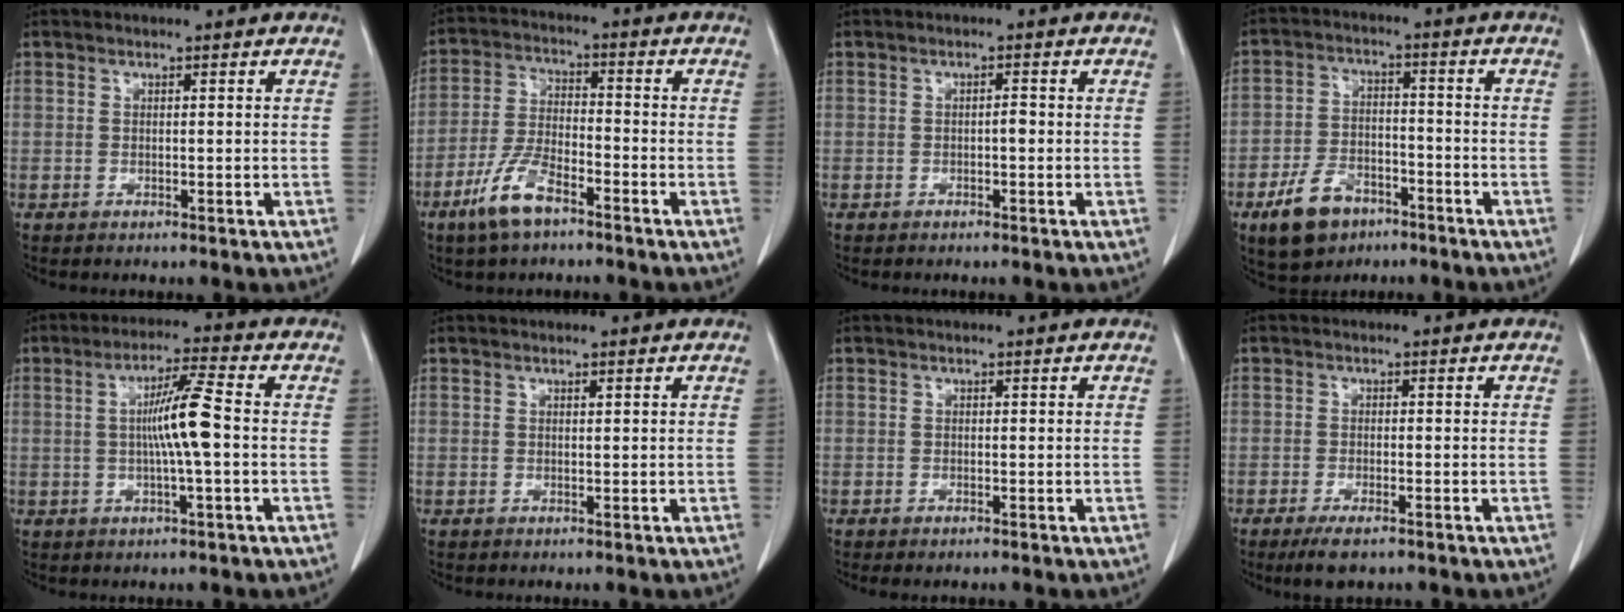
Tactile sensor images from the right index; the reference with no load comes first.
{"total": 8.3, "force": [-5.4, 2.4, 5.8], "torque": [-0.129, -0.006, -0.104]}
{"total": 0.9, "force": [-0.1, 0.2, 0.8], "torque": [-0.009, 0.004, -0.001]}
{"total": 8.8, "force": [-5.4, 5.1, 4.6], "torque": [-0.096, 0.005, -0.091]}
{"total": 7.3, "force": [0.0, -0.3, 7.3], "torque": [-0.128, 0.005, 0.000]}
{"total": 0.0}
{"total": 0.7, "force": [-0.5, 0.2, 0.4], "torque": [-0.008, -0.002, -0.005]}
{"total": 4.0, "force": [-2.8, 1.0, 2.7], "torque": [-0.051, -0.007, -0.044]}